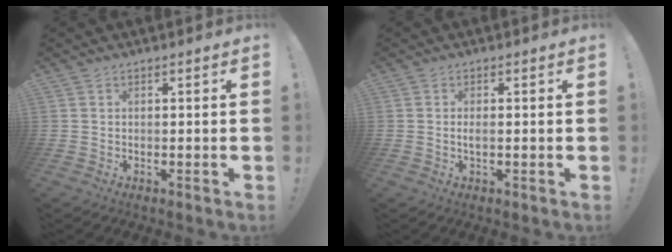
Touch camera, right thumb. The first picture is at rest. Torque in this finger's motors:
{"motor_torque": [-0.23, -0.07, -0.28, 0.27, -0.01]}